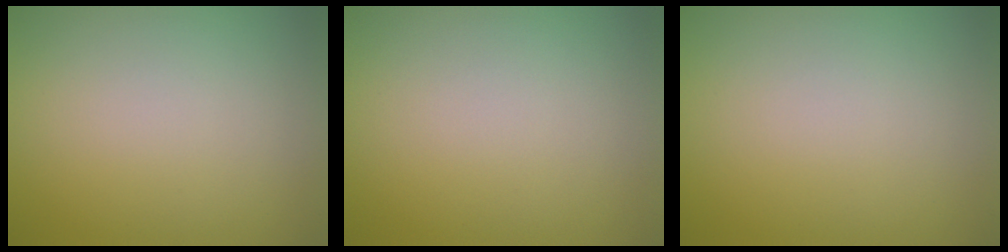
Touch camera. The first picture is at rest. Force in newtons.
{"total": 0.0}
{"total": 0.0}